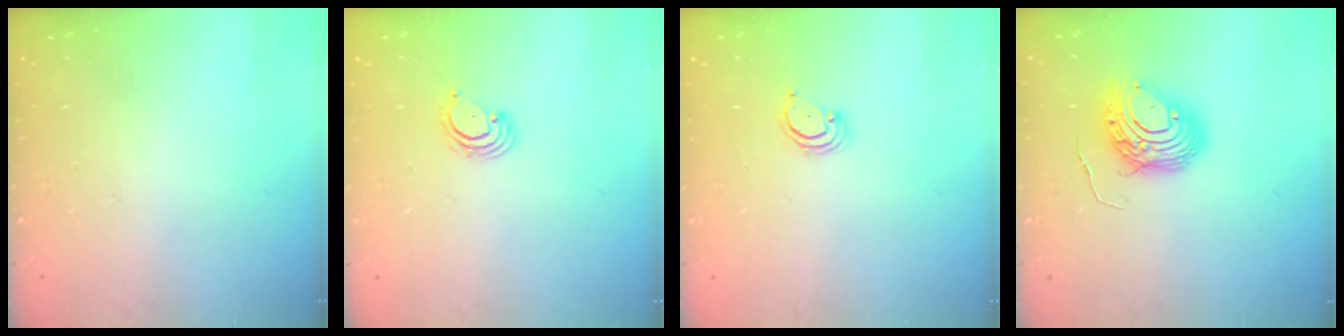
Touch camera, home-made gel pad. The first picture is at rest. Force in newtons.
{"total": 2.6, "press": 2.6, "slide": 0.3}
{"total": 2.3, "press": 2.2, "slide": 0.2}
{"total": 9.8, "press": 9.7, "slide": 1.0}